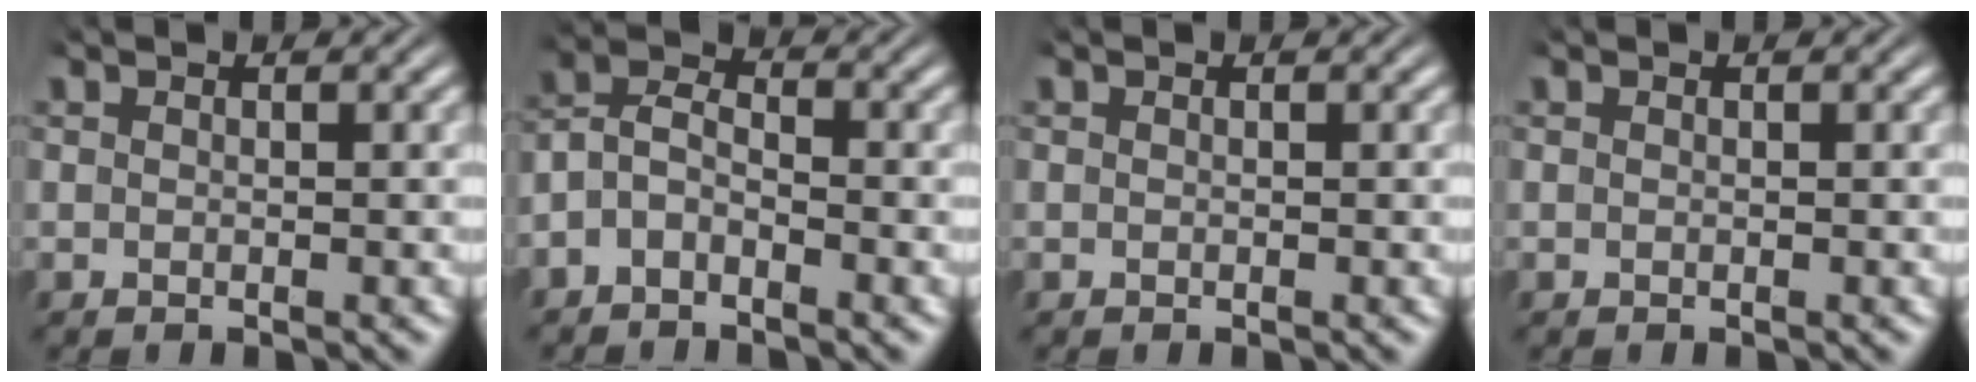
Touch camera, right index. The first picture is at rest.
{"total": 5.4, "force": [-1.5, 4.4, 2.6], "torque": [-0.057, -0.013, -0.036]}
{"total": 0.0}
{"total": 0.0}